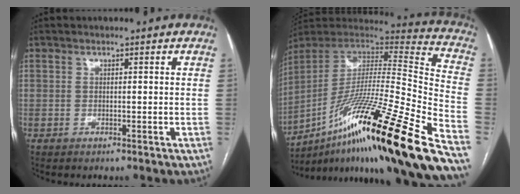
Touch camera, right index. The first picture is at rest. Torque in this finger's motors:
{"motor_torque": [0.99, -1.15, 0.69, 0.21]}